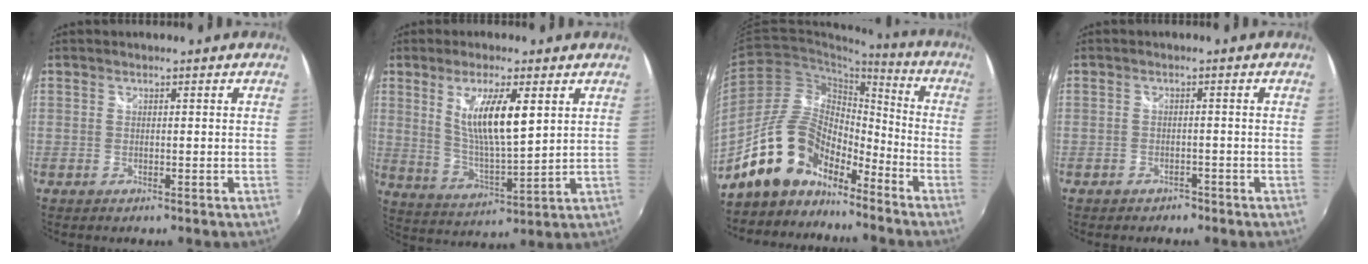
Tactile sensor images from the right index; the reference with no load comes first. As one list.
[{"total": 10.9, "force": [3.8, 2.2, 9.9], "torque": [-0.179, -0.012, 0.077]}, {"total": 13.9, "force": [-11.0, 6.4, 5.6], "torque": [-0.112, 0.025, -0.203]}, {"total": 2.7, "force": [-2.1, 1.6, 0.5], "torque": [-0.015, -0.005, -0.029]}]